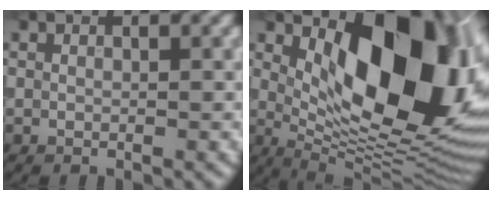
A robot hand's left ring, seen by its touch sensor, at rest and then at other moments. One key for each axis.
{"total": 14.8, "fx": 3.4, "fy": 6.7, "fz": 12.8, "tx": -0.164, "ty": -0.003, "tz": 0.052}